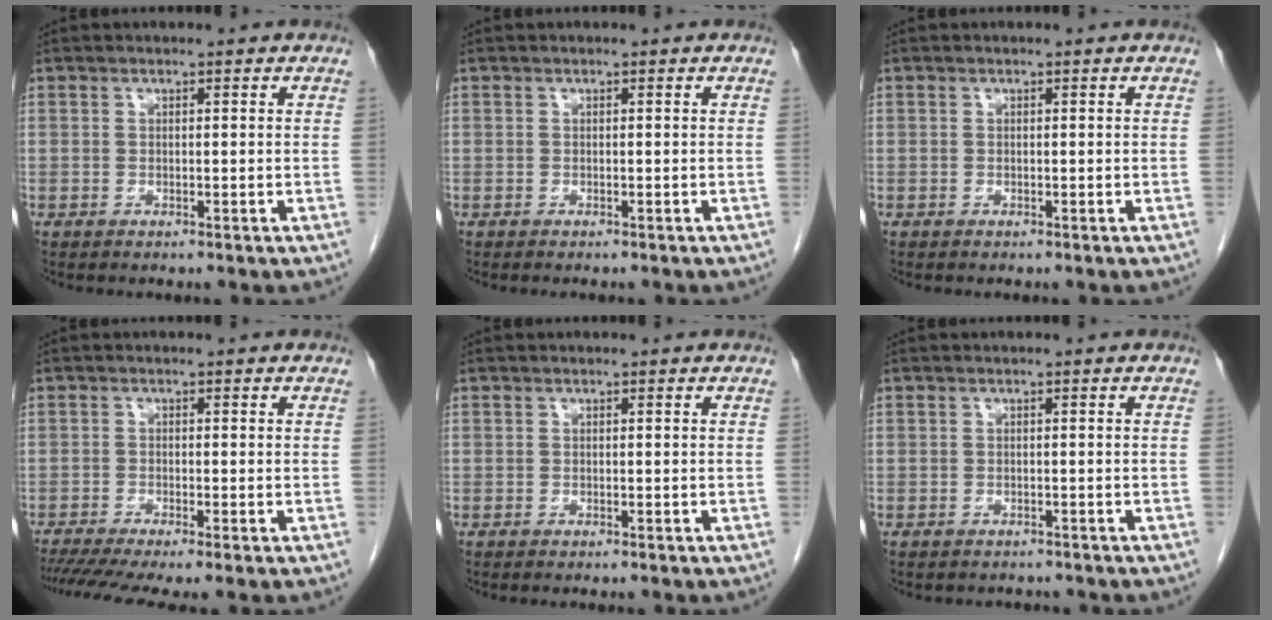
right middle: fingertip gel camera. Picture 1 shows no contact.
{"total": 1.0, "force": [-0.9, 0.2, 0.4], "torque": [-0.009, -0.002, -0.010]}
{"total": 0.0}
{"total": 7.3, "force": [-5.7, 0.1, 4.6], "torque": [-0.072, -0.013, -0.095]}
{"total": 0.9, "force": [-0.8, 0.0, 0.4], "torque": [-0.001, 0.001, -0.010]}
{"total": 2.3, "force": [-2.1, 0.9, 0.1], "torque": [-0.004, -0.002, -0.028]}